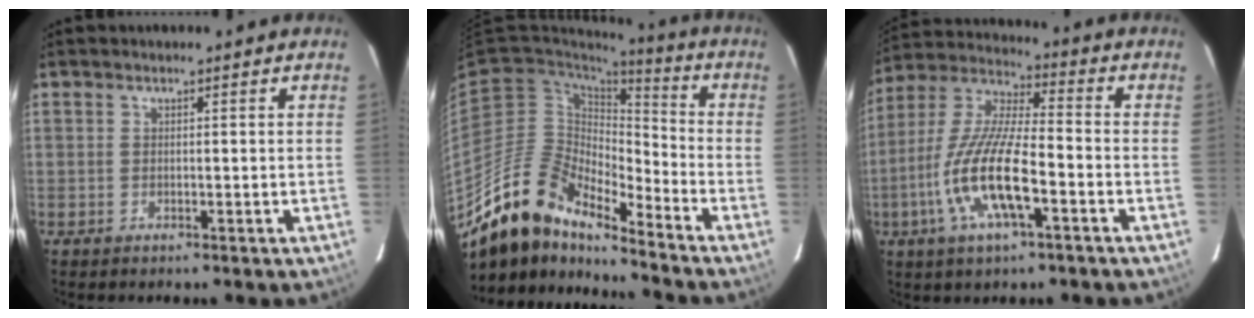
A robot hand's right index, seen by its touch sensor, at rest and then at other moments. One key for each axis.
{"total": 17.2, "fx": -15.0, "fy": 5.1, "fz": 6.8, "tx": -0.121, "ty": 0.000, "tz": -0.285}
{"total": 15.4, "fx": -5.8, "fy": 4.0, "fz": 13.7, "tx": -0.286, "ty": -0.012, "tz": -0.115}